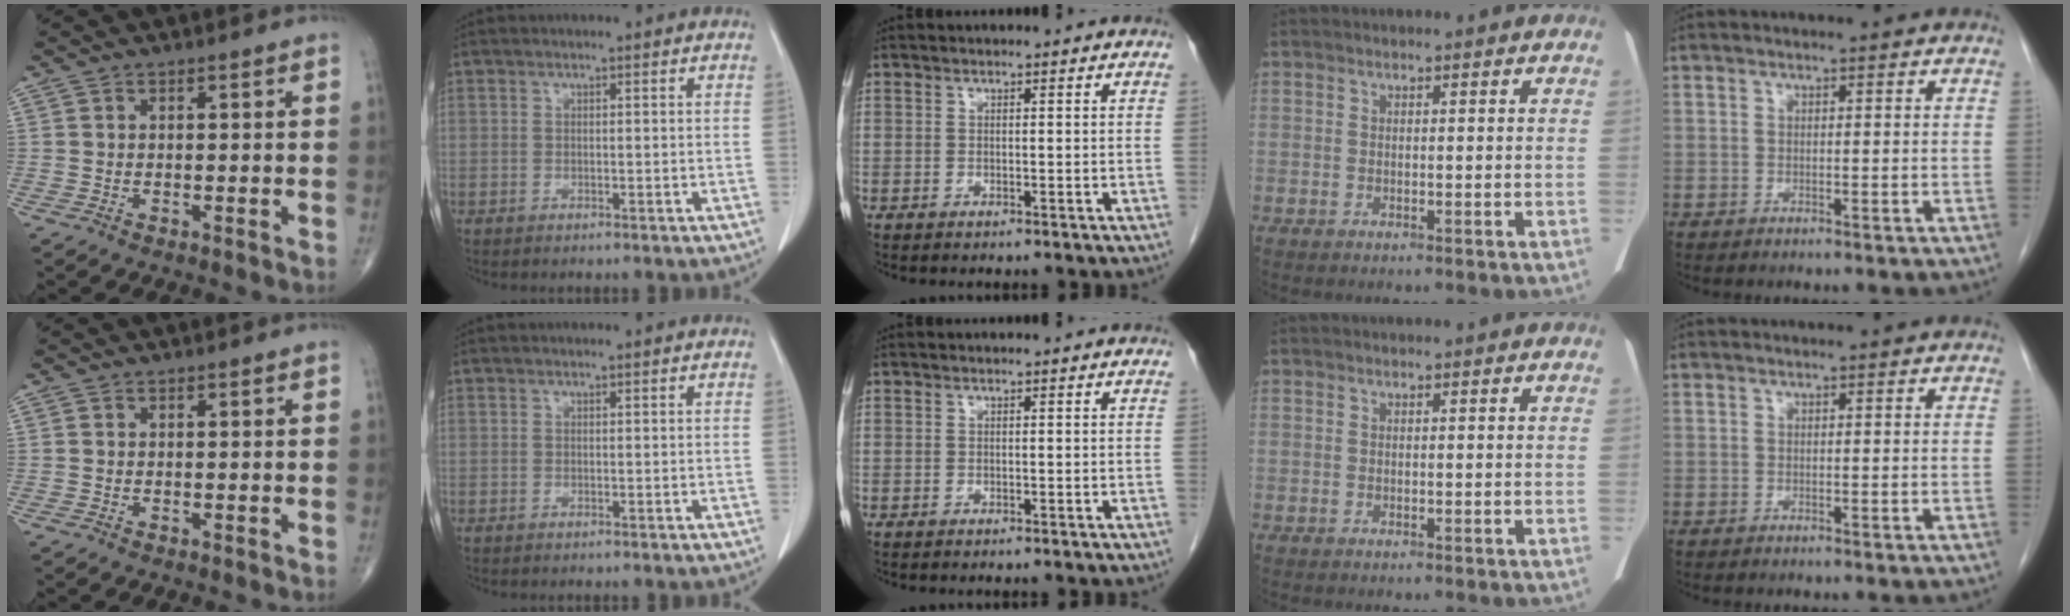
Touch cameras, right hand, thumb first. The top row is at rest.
{}